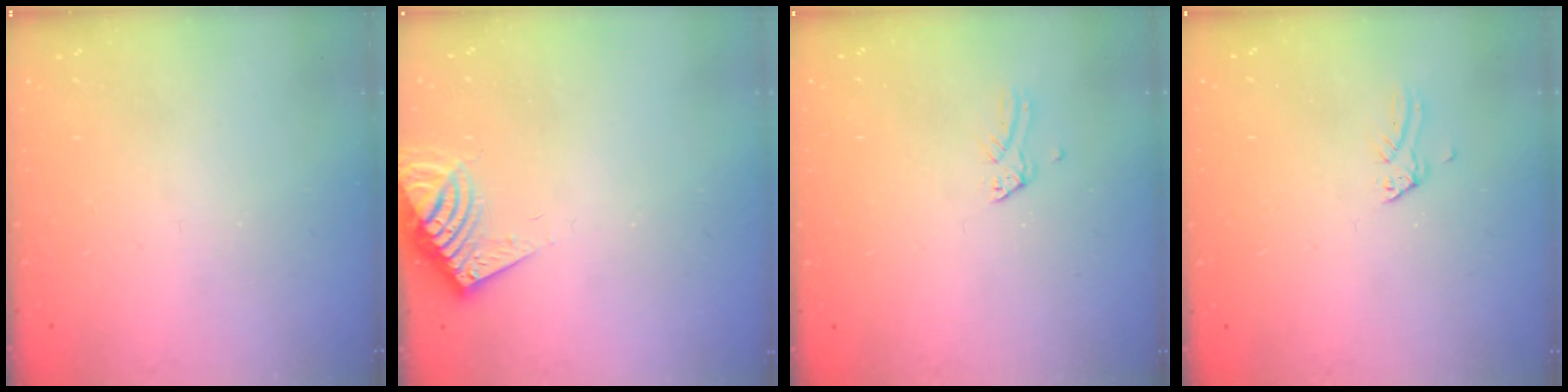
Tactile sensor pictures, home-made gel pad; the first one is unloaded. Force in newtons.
{"total": 8.5, "press": 8.5, "slide": 0.7}
{"total": 0.0}
{"total": 0.0}